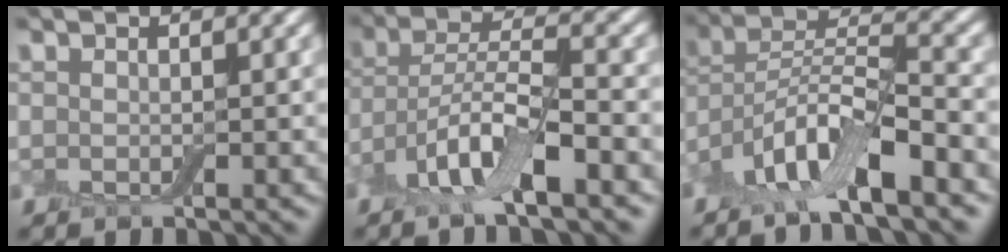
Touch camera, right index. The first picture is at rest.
{"total": 6.4, "force": [-3.5, 1.7, 5.1], "torque": [-0.098, 0.005, -0.074]}
{"total": 8.5, "force": [-5.5, 1.9, 6.1], "torque": [-0.110, 0.009, -0.108]}